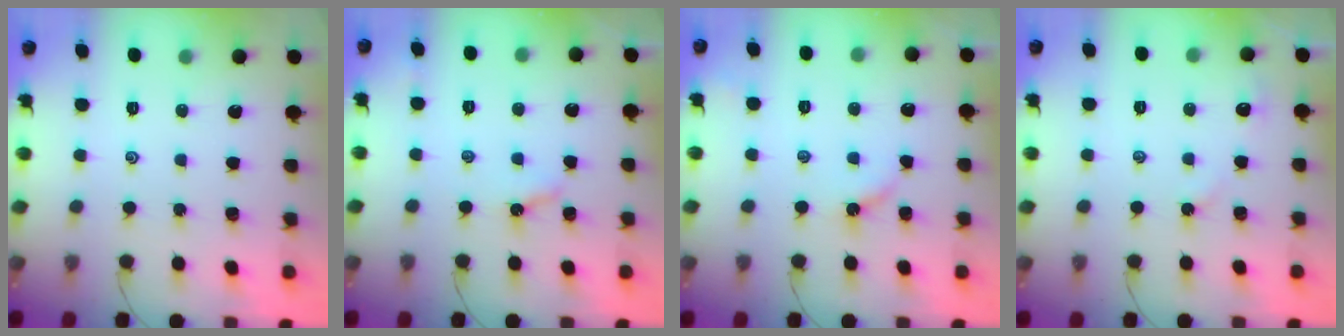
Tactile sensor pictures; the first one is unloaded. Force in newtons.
{"total": 3.5, "press": 3.5, "slide": 0.2}
{"total": 3.3, "press": 3.2, "slide": 0.5}
{"total": 3.7, "press": 3.7, "slide": 0.5}